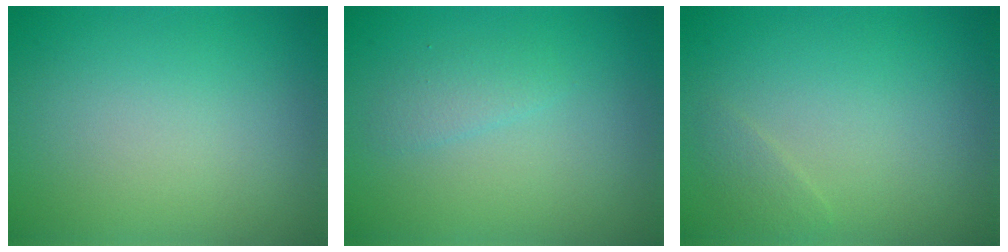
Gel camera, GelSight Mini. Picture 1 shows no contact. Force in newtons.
{"total": 1.3, "press": 1.3, "slide": 0.1}
{"total": 0.9, "press": 0.9, "slide": 0.0}